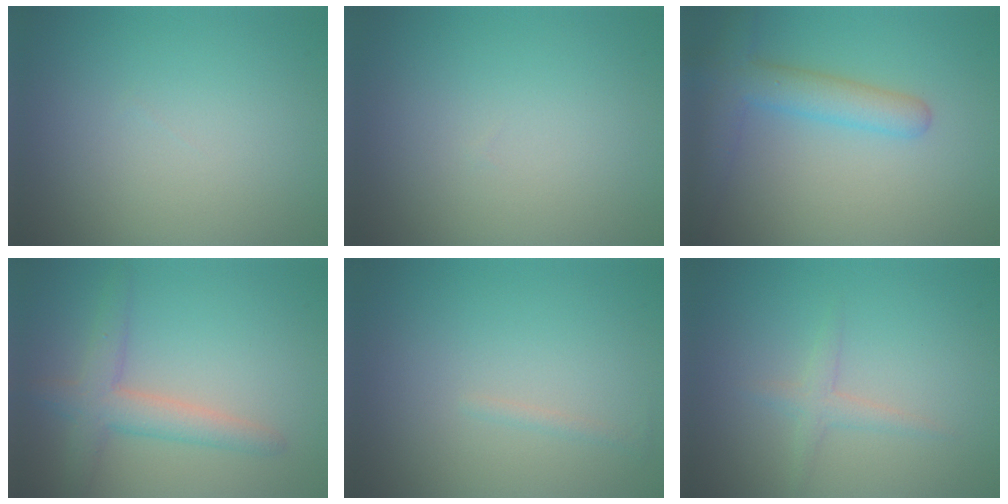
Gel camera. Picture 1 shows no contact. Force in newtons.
{"total": 0.0}
{"total": 4.1, "press": 4.1, "slide": 0.4}
{"total": 3.7, "press": 3.7, "slide": 0.1}
{"total": 0.6, "press": 0.6, "slide": 0.0}
{"total": 1.5, "press": 1.5, "slide": 0.1}